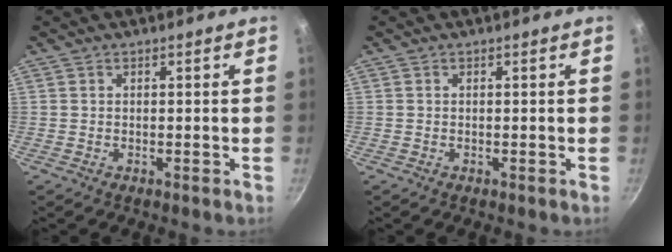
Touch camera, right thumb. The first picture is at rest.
{"total": 0.0}